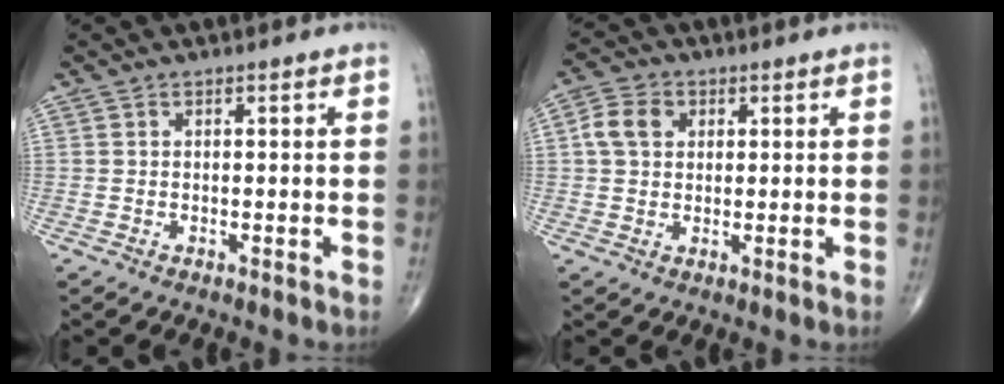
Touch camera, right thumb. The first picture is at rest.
{"total": 5.7, "force": [1.3, 4.4, 3.3], "torque": [-0.056, 0.008, 0.021]}